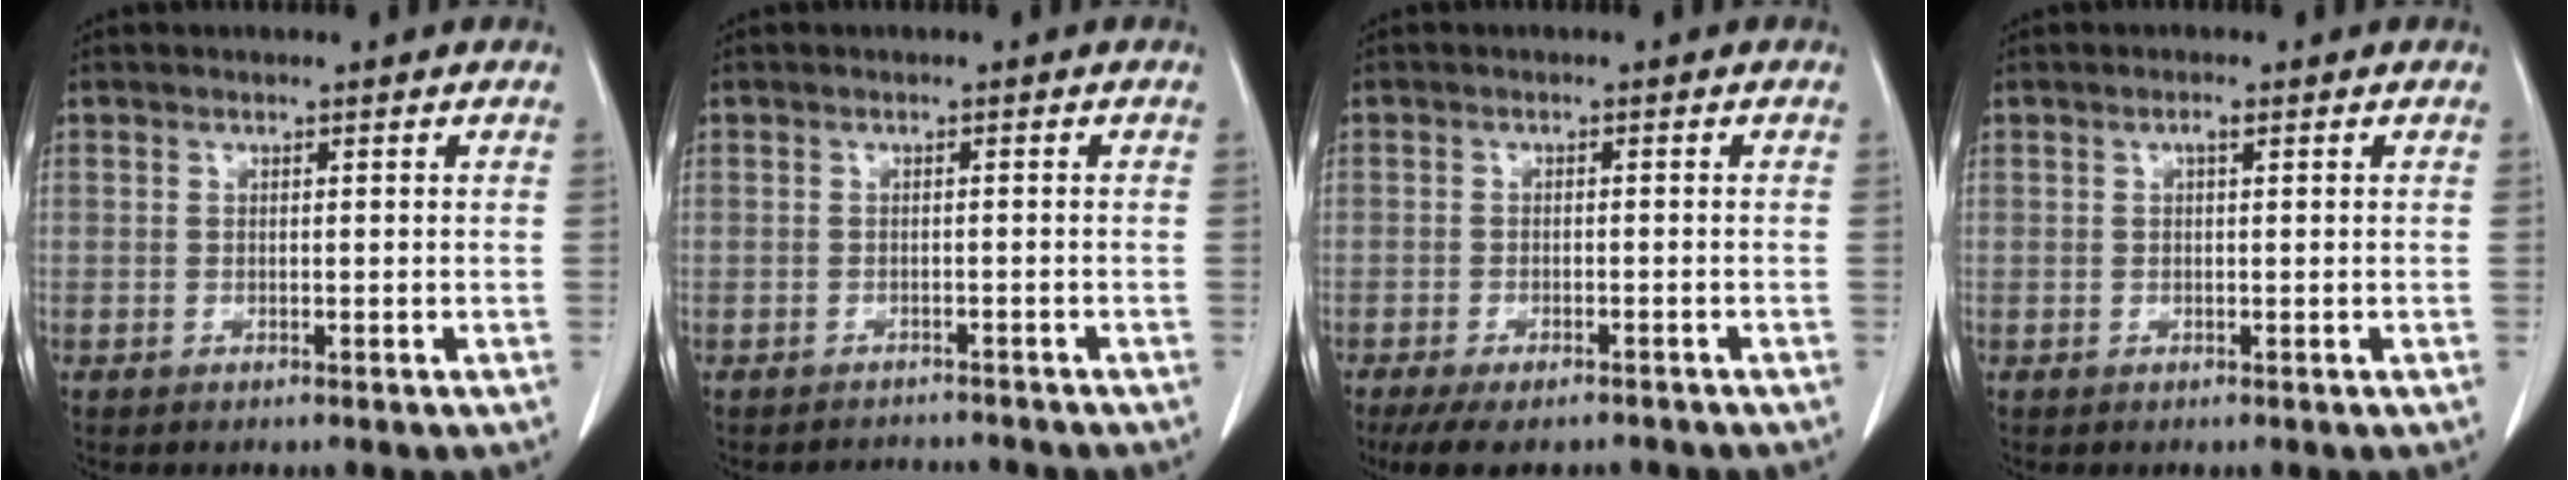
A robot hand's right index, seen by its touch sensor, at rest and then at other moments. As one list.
[{"total": 3.7, "force": [-3.4, 1.5, -0.1], "torque": [0.000, 0.004, -0.048]}, {"total": 9.9, "force": [-7.7, 3.7, 5.0], "torque": [-0.084, -0.005, -0.116]}, {"total": 1.4, "force": [0.6, 0.6, 1.2], "torque": [-0.024, 0.004, 0.010]}]